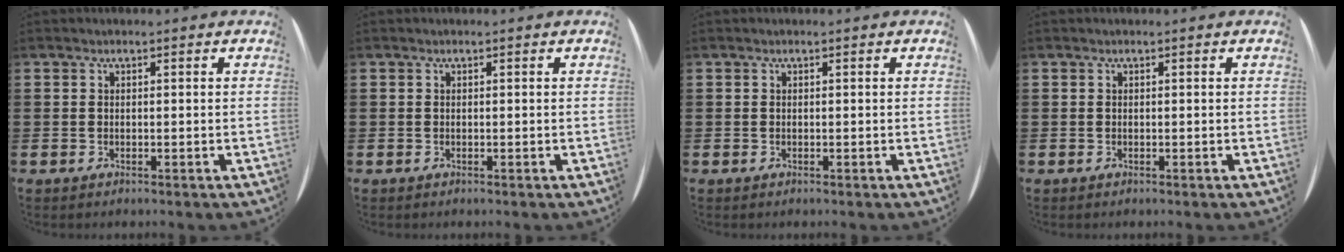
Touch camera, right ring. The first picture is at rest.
{"total": 0.0}
{"total": 0.0}
{"total": 0.0}